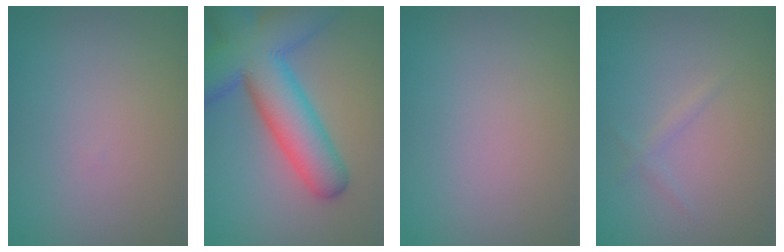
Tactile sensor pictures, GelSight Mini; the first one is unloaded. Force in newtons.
{"total": 11.3, "press": 11.3, "slide": 0.6}
{"total": 0.0}
{"total": 0.8, "press": 0.8, "slide": 0.1}